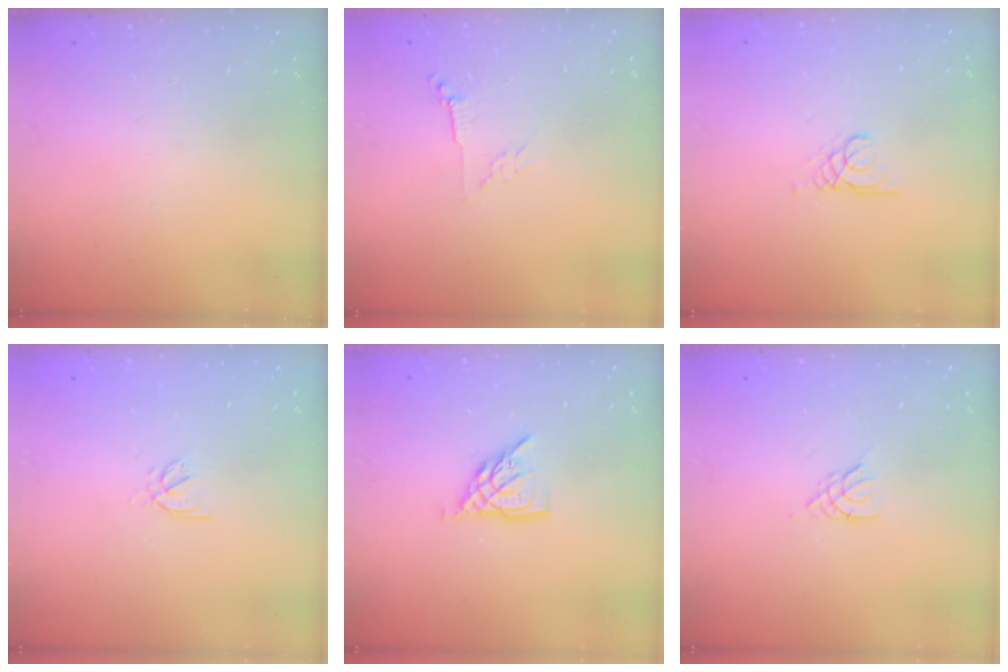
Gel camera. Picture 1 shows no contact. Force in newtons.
{"total": 2.8, "press": 2.7, "slide": 0.6}
{"total": 1.7, "press": 1.7, "slide": 0.1}
{"total": 2.4, "press": 2.4, "slide": 0.5}
{"total": 8.3, "press": 8.2, "slide": 0.9}
{"total": 2.6, "press": 2.5, "slide": 0.5}